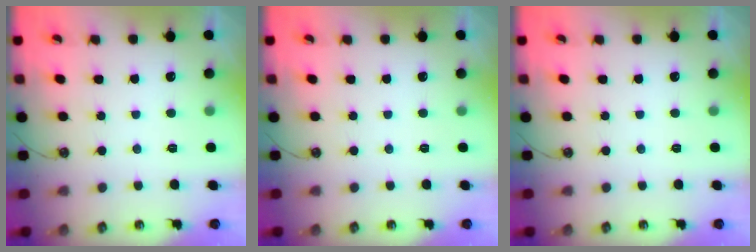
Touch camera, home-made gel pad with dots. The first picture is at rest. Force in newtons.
{"total": 0.0}
{"total": 0.0}